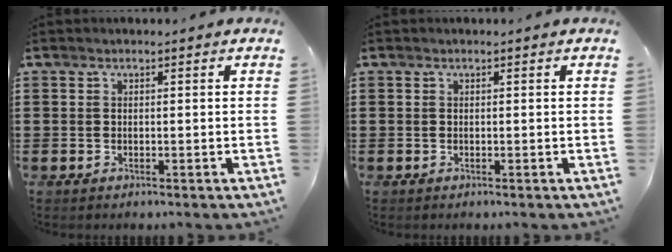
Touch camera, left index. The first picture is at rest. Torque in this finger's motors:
{"motor_torque": [-0.04, -0.01, 0.00, 0.00]}